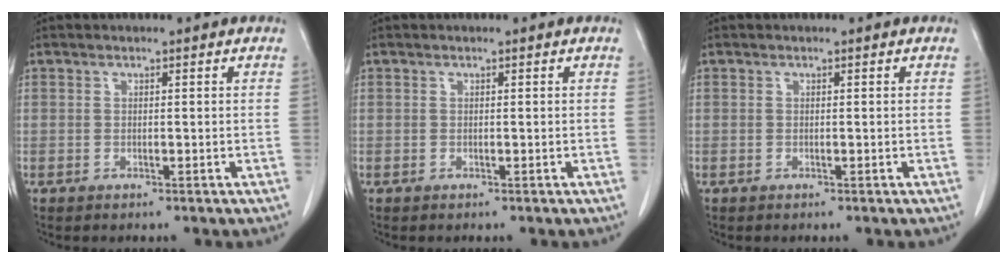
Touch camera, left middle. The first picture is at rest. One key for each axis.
{"total": 0.0}
{"total": 0.0}